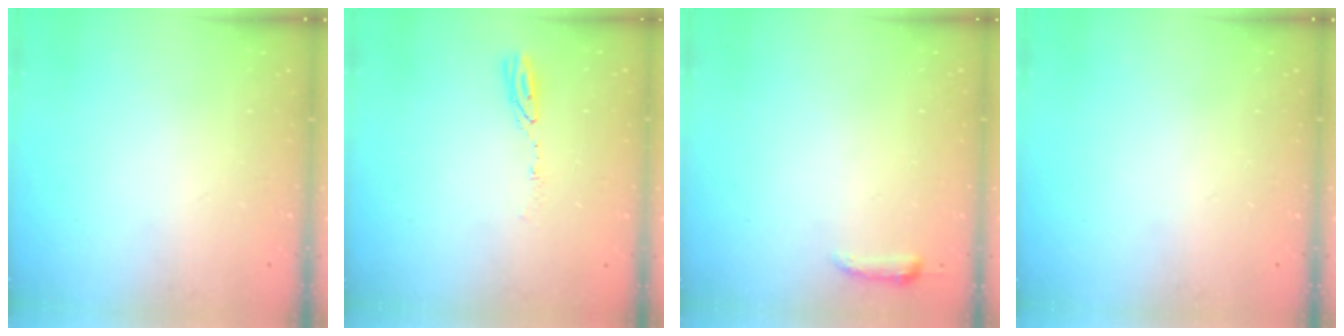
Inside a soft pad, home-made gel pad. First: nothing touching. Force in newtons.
{"total": 3.7, "press": 3.7, "slide": 0.2}
{"total": 3.3, "press": 3.2, "slide": 0.7}
{"total": 0.0}